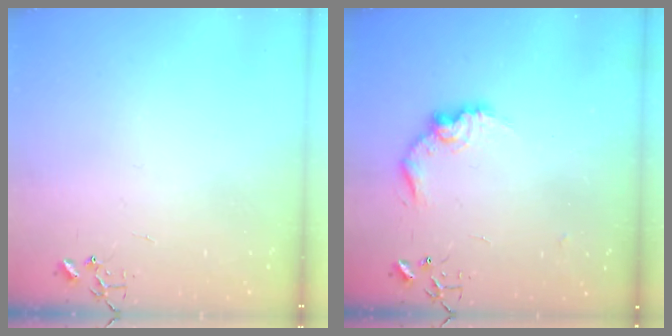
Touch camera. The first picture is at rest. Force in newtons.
{"total": 9.9, "press": 9.9, "slide": 0.1}